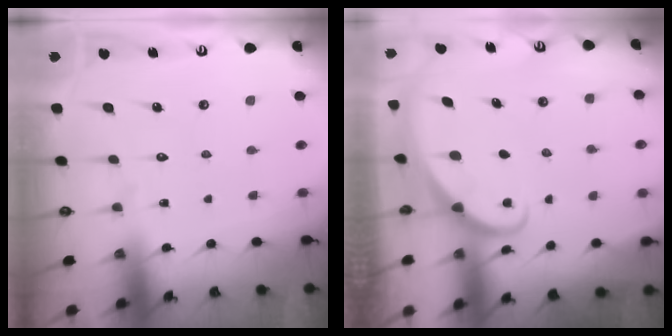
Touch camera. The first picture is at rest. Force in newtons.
{"total": 1.9, "press": 1.9, "slide": 0.1}